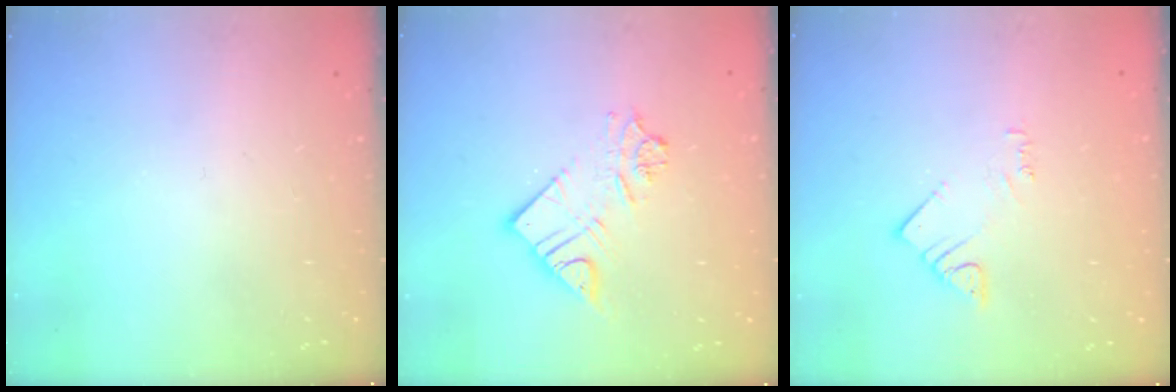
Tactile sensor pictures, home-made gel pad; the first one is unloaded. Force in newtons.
{"total": 10.8, "press": 10.8, "slide": 1.1}
{"total": 3.3, "press": 3.2, "slide": 0.6}